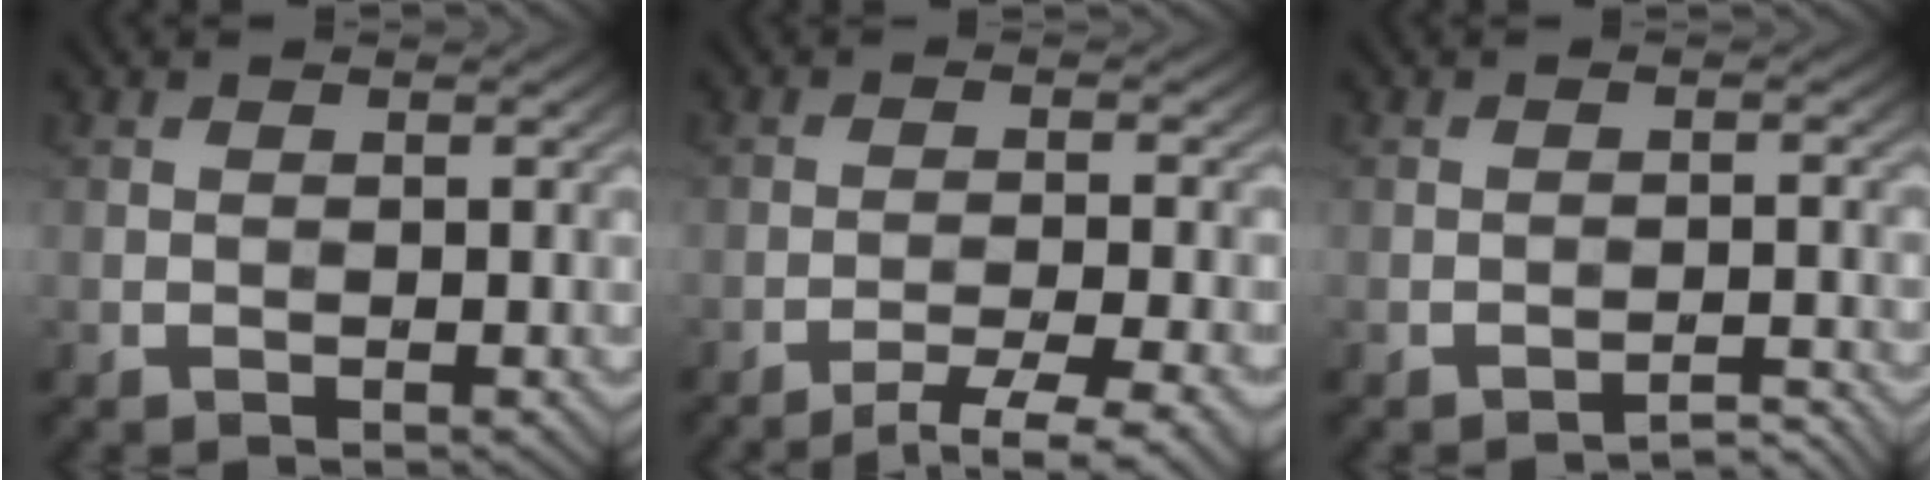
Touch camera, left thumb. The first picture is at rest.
{"total": 4.6, "force": [-3.1, 0.7, 3.3], "torque": [-0.061, 0.006, -0.053]}
{"total": 2.2, "force": [-2.1, 0.1, 0.6], "torque": [0.003, 0.012, -0.034]}